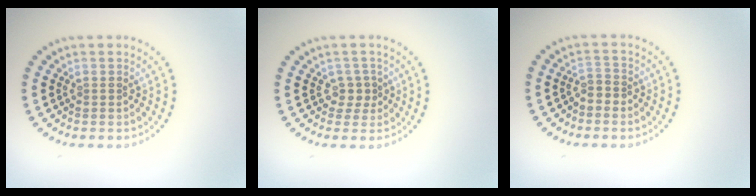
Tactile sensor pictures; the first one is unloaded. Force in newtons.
{"total": 1.6, "press": 1.2, "slide": 1.1}
{"total": 1.1, "press": 0.7, "slide": 0.8}